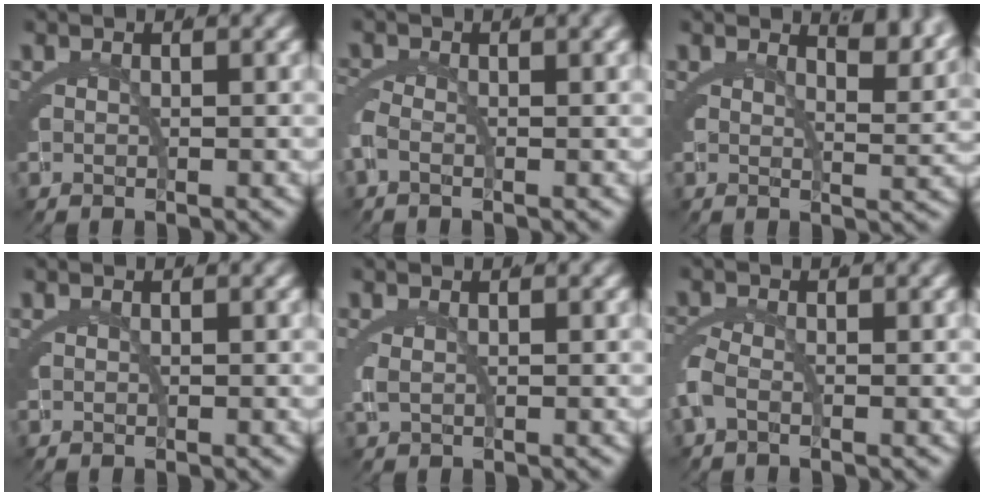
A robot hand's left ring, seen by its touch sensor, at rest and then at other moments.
{"total": 1.5, "force": [-0.3, 0.2, 1.5], "torque": [-0.038, -0.003, -0.002]}
{"total": 3.8, "force": [3.2, 0.2, 2.2], "torque": [-0.023, -0.007, 0.048]}
{"total": 0.0}
{"total": 1.1, "force": [0.4, 0.0, 1.0], "torque": [-0.033, -0.008, 0.016]}
{"total": 1.9, "force": [-0.5, 0.6, 1.7], "torque": [-0.051, -0.006, -0.006]}